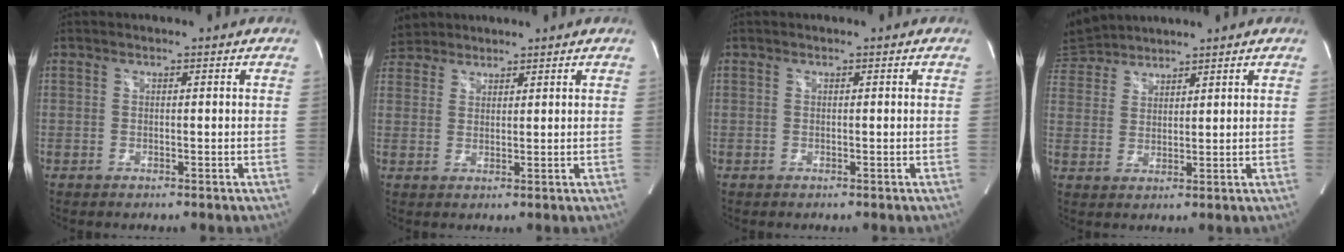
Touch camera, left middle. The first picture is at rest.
{"total": 4.3, "force": [4.0, 1.6, -0.4], "torque": [-0.001, 0.016, 0.080]}
{"total": 0.0}
{"total": 6.9, "force": [6.8, 1.3, 0.6], "torque": [-0.025, 0.027, 0.138]}